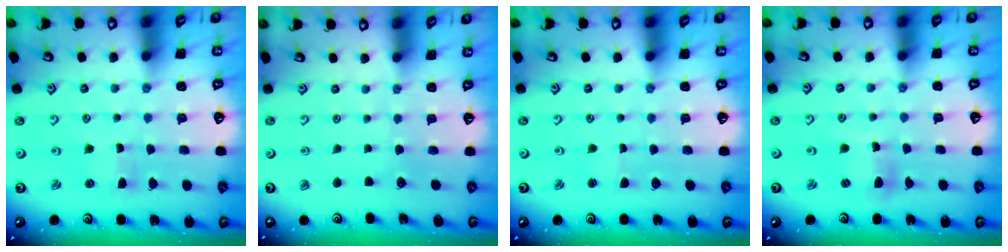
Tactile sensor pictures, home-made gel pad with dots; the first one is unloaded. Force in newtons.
{"total": 0.0}
{"total": 1.1, "press": 1.1, "slide": 0.2}
{"total": 4.0, "press": 4.0, "slide": 0.5}